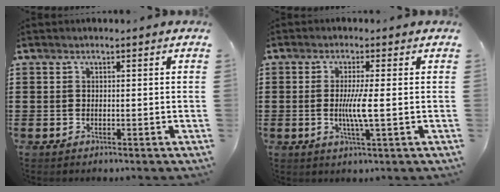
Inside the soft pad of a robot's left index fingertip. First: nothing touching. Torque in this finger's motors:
{"motor_torque": [0.82, 0.03, 0.50, 0.10]}